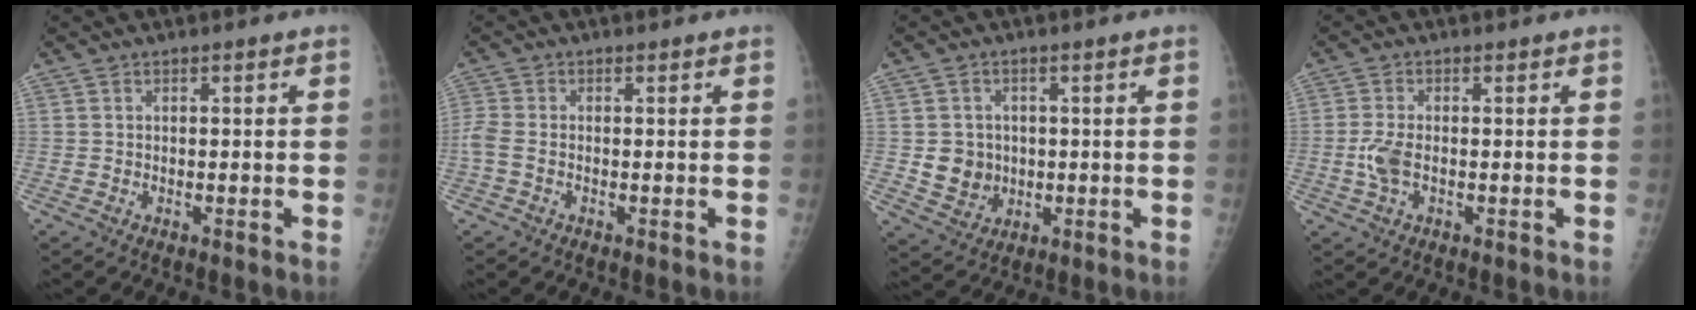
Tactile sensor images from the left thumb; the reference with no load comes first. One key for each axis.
{"total": 2.6, "fx": -0.4, "fy": 1.5, "fz": 2.1, "tx": -0.061, "ty": 0.001, "tz": -0.014}
{"total": 5.8, "fx": 0.1, "fy": 5.4, "fz": 2.2, "tx": -0.004, "ty": 0.000, "tz": 0.012}
{"total": 3.7, "fx": -0.4, "fy": 1.9, "fz": 3.1, "tx": -0.079, "ty": 0.000, "tz": -0.011}